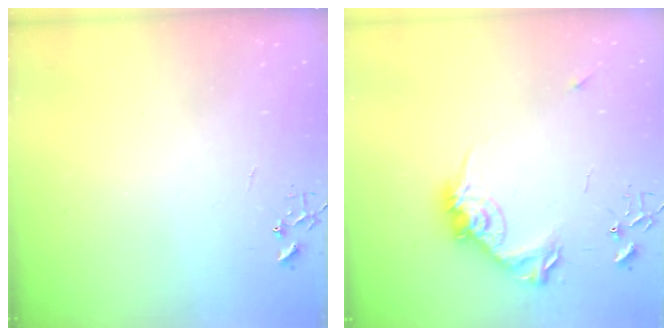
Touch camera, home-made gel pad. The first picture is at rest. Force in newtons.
{"total": 14.1, "press": 14.1, "slide": 0.3}